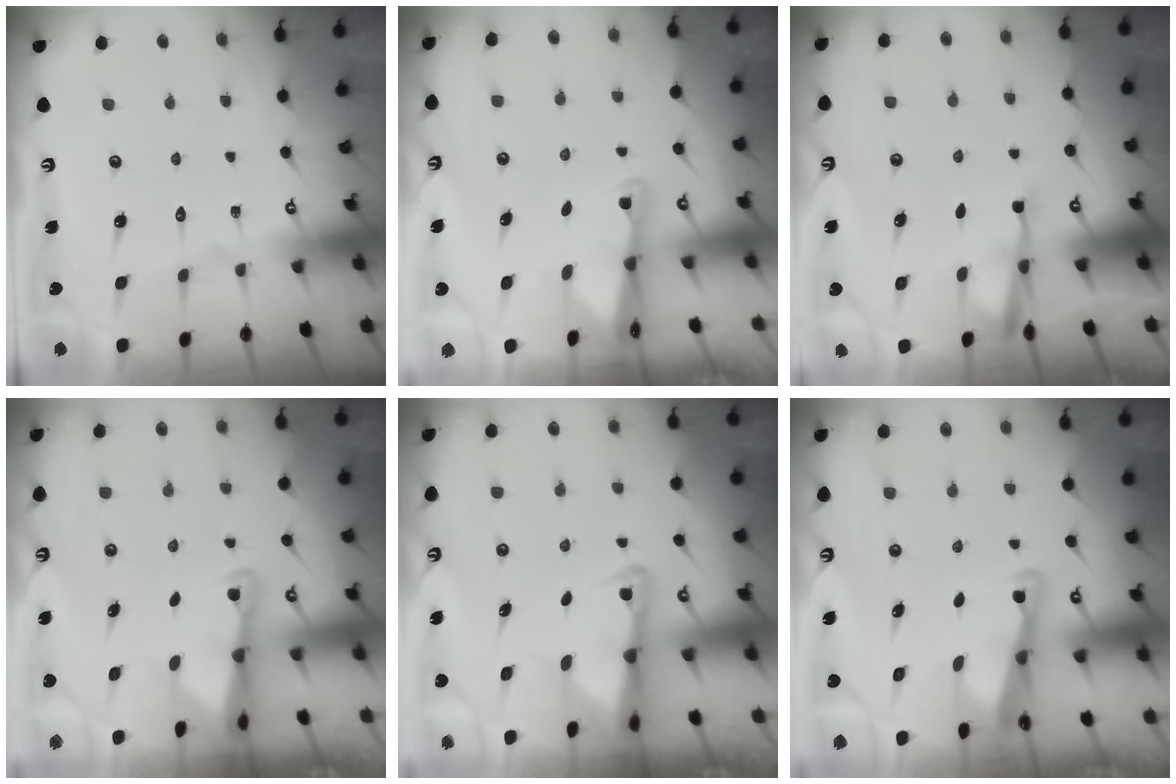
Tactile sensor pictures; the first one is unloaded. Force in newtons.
{"total": 1.8, "press": 1.7, "slide": 0.4}
{"total": 3.2, "press": 3.1, "slide": 0.7}
{"total": 2.4, "press": 2.4, "slide": 0.5}
{"total": 3.5, "press": 3.4, "slide": 0.8}
{"total": 3.0, "press": 3.0, "slide": 0.3}